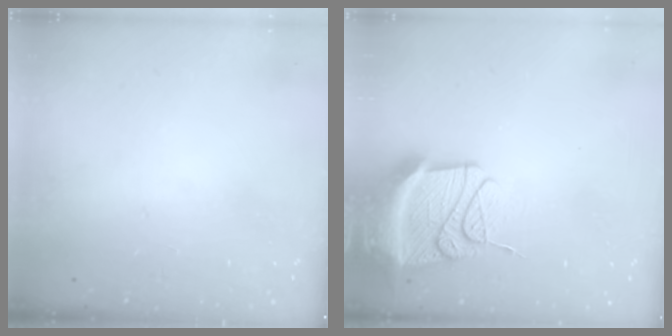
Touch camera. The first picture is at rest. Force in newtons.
{"total": 23.5, "press": 19.0, "slide": 13.9}